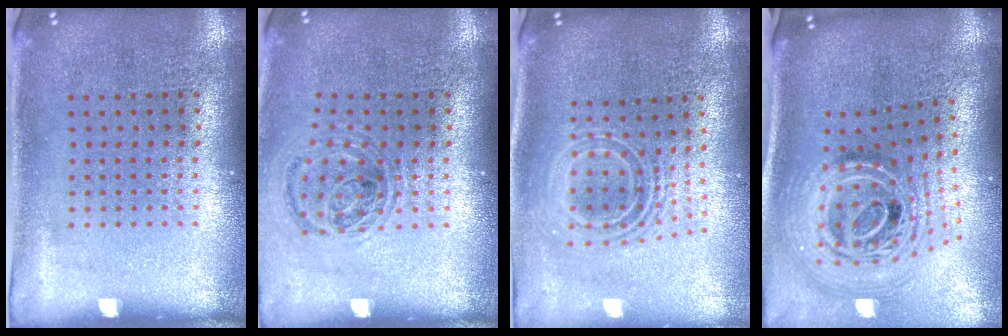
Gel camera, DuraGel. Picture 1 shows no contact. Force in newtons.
{"total": 1.0, "press": 1.0, "slide": 0.1}
{"total": 2.1, "press": 1.5, "slide": 1.4}
{"total": 3.0, "press": 2.0, "slide": 2.2}